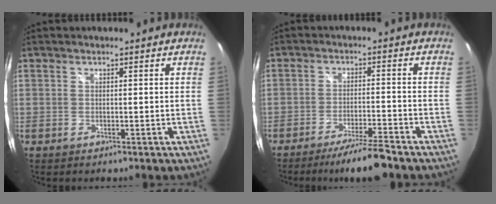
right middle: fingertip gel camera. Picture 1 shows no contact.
{"total": 7.8, "force": [-6.6, -0.2, 4.1], "torque": [-0.082, -0.005, -0.105]}